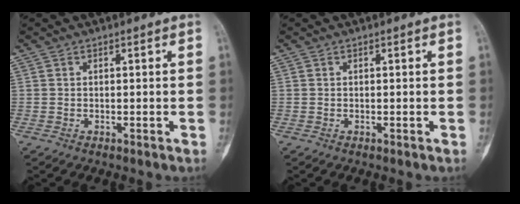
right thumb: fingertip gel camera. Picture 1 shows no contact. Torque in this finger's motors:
{"motor_torque": [0.01, 0.01, 0.02, 0.00, 0.00]}